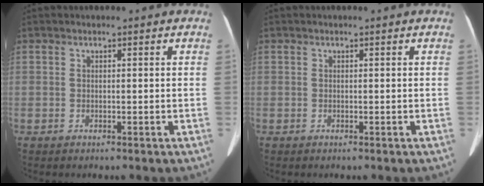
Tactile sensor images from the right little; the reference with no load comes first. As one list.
[{"total": 0.0}]